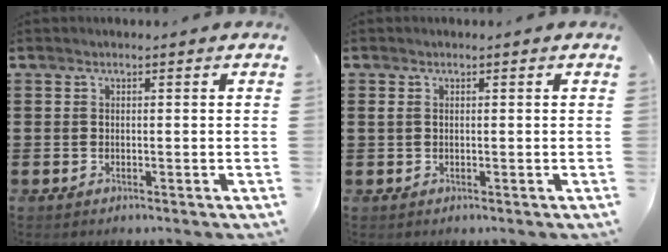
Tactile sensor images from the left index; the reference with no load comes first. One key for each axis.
{"total": 1.0, "fx": 0.3, "fy": 0.5, "fz": 0.8, "tx": -0.024, "ty": 0.001, "tz": 0.002}